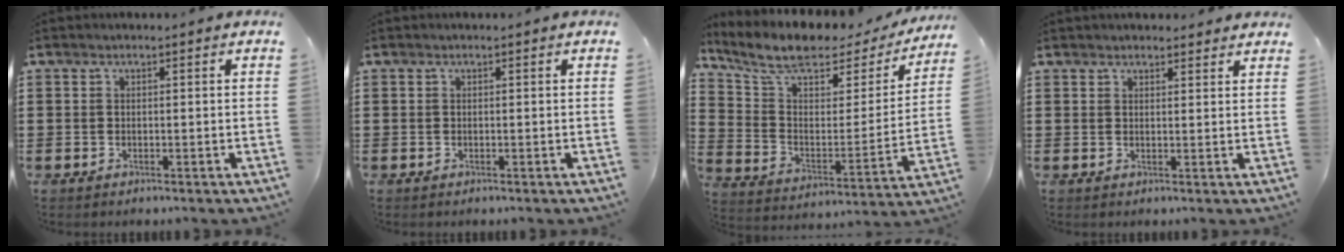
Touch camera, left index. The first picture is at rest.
{"total": 0.0}
{"total": 8.4, "force": [6.9, 2.6, 4.0], "torque": [-0.104, -0.047, 0.115]}
{"total": 1.9, "force": [1.9, 0.4, 0.1], "torque": [-0.007, 0.001, 0.037]}